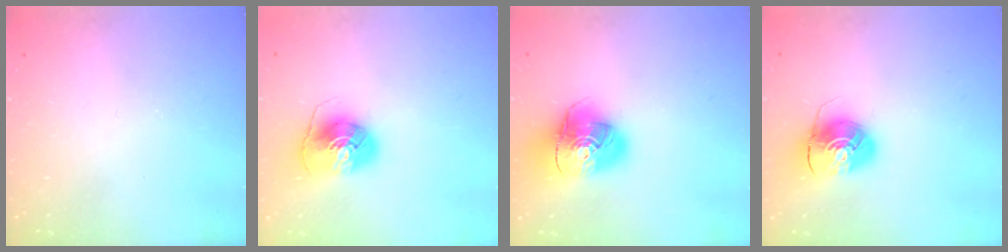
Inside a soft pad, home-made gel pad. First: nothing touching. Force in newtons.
{"total": 8.1, "press": 8.0, "slide": 1.2}
{"total": 15.6, "press": 15.4, "slide": 2.4}
{"total": 9.1, "press": 9.1, "slide": 0.5}